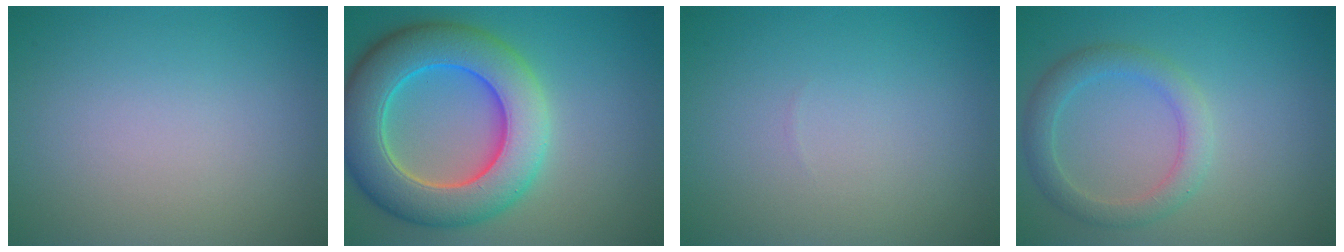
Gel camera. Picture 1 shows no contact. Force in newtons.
{"total": 10.1, "press": 10.1, "slide": 0.8}
{"total": 0.0}
{"total": 3.0, "press": 3.0, "slide": 0.1}